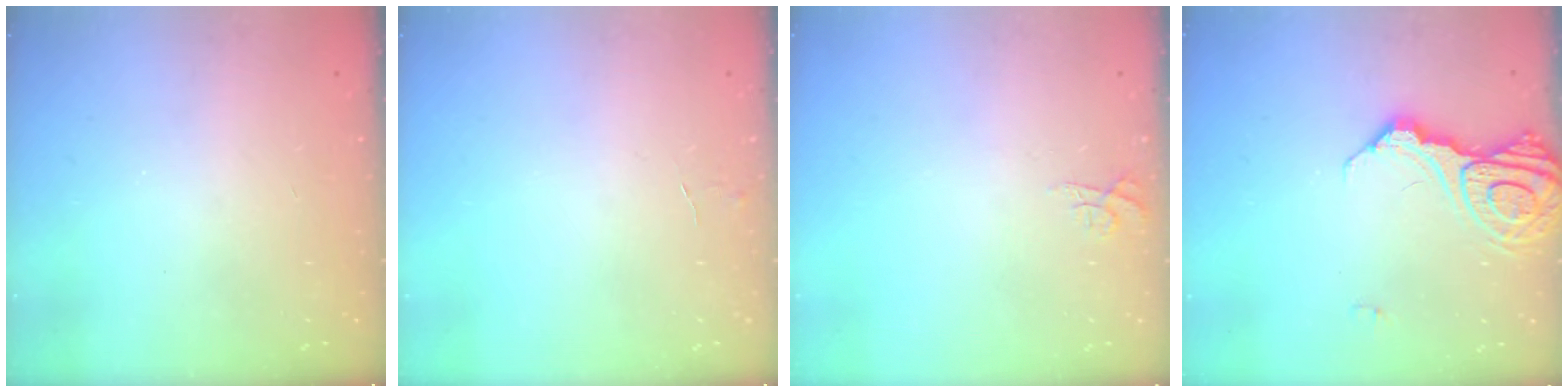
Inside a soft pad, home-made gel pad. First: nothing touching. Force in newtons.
{"total": 3.8, "press": 3.8, "slide": 0.3}
{"total": 5.6, "press": 5.6, "slide": 0.4}
{"total": 14.0, "press": 13.9, "slide": 1.1}